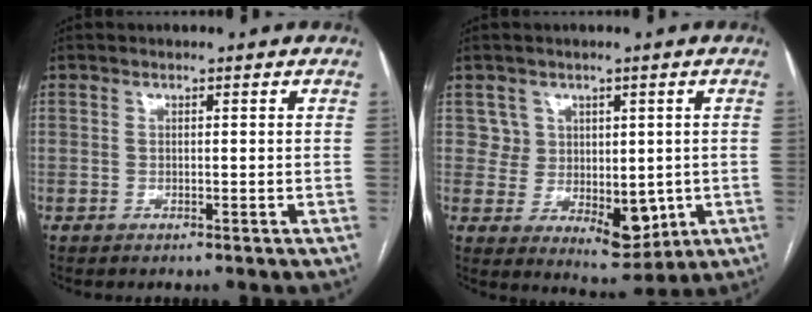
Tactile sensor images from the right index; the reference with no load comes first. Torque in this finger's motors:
{"motor_torque": [0.01, 0.05, 0.11, 0.00]}